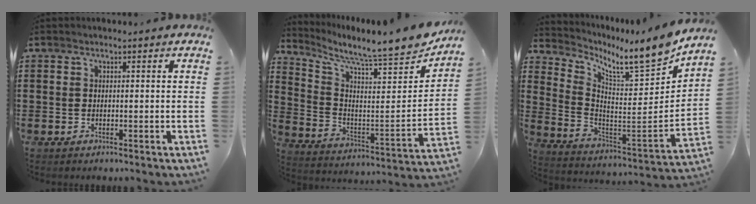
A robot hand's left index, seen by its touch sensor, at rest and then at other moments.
{"total": 7.4, "force": [7.0, -0.1, 2.3], "torque": [-0.067, -0.077, 0.109]}
{"total": 8.0, "force": [7.2, 0.4, 3.4], "torque": [-0.071, -0.083, 0.110]}